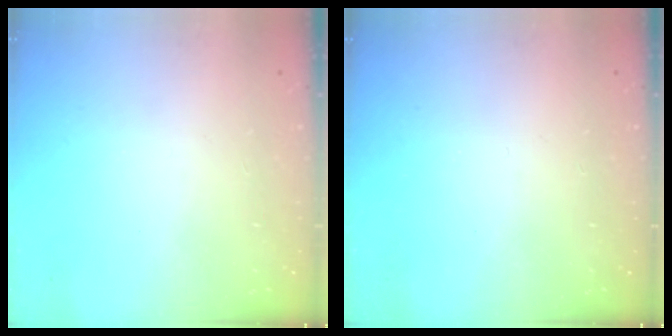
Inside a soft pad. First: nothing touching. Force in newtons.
{"total": 0.0}